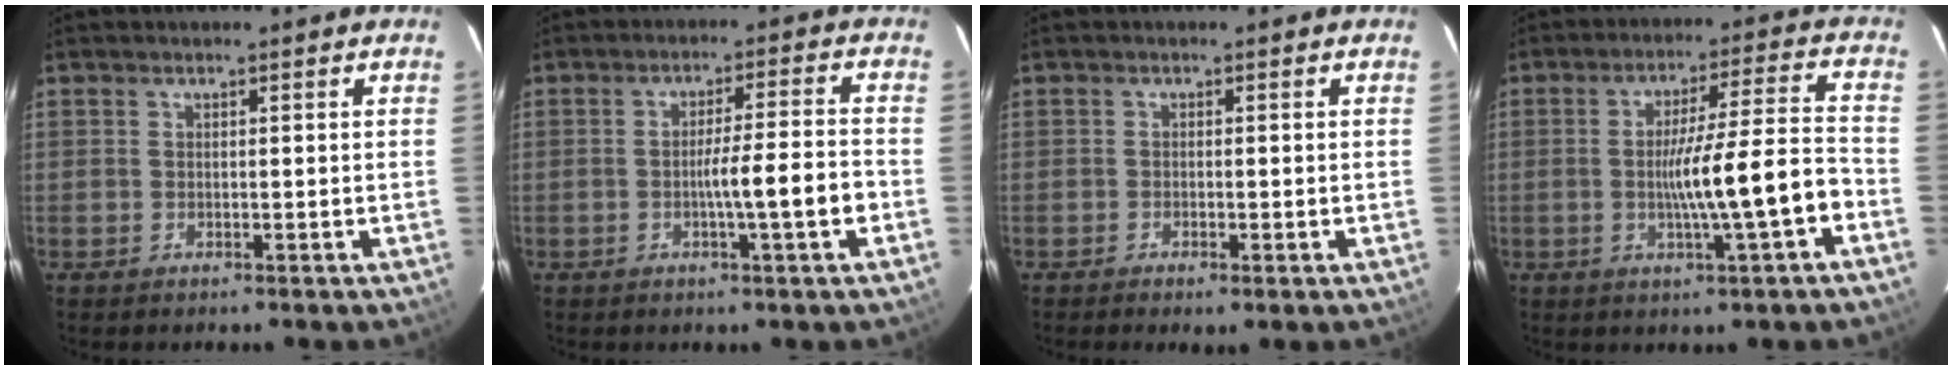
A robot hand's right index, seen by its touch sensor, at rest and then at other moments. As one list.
[{"total": 7.2, "force": [-2.4, -0.7, 6.7], "torque": [-0.110, -0.003, -0.035]}, {"total": 1.6, "force": [-0.8, 0.4, 1.3], "torque": [-0.027, -0.005, -0.013]}, {"total": 11.3, "force": [-3.6, -0.4, 10.7], "torque": [-0.172, -0.009, -0.051]}]